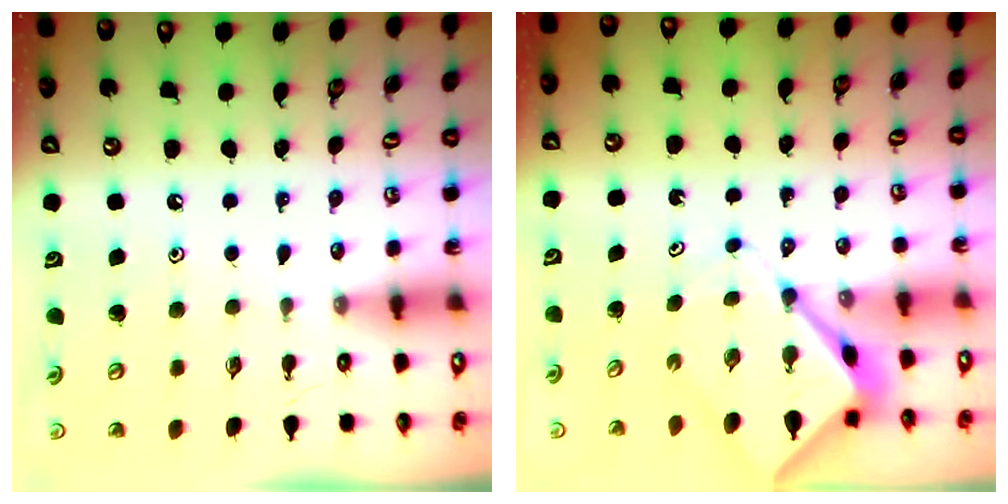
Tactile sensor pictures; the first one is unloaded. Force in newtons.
{"total": 8.0, "press": 8.0, "slide": 0.8}